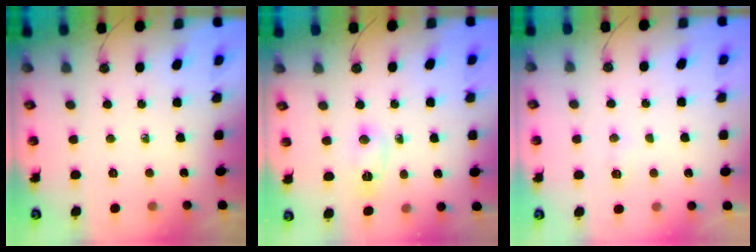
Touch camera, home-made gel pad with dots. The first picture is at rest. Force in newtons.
{"total": 3.3, "press": 3.0, "slide": 1.4}
{"total": 4.1, "press": 4.0, "slide": 0.5}